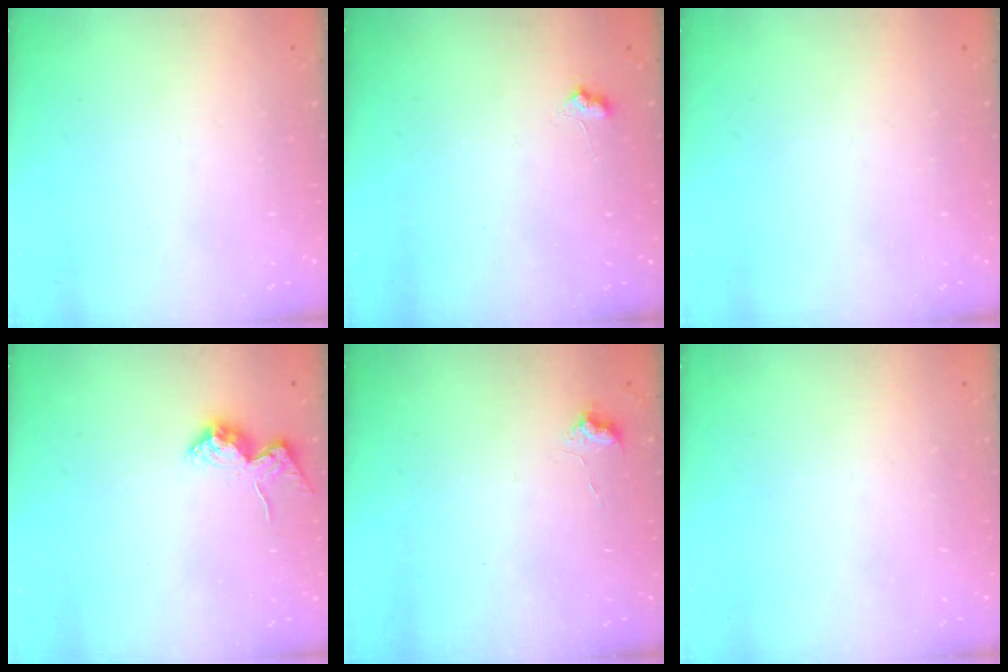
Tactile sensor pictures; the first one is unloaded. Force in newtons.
{"total": 5.4, "press": 5.4, "slide": 0.7}
{"total": 0.0}
{"total": 13.6, "press": 13.5, "slide": 1.0}
{"total": 5.1, "press": 5.0, "slide": 0.7}
{"total": 0.0}